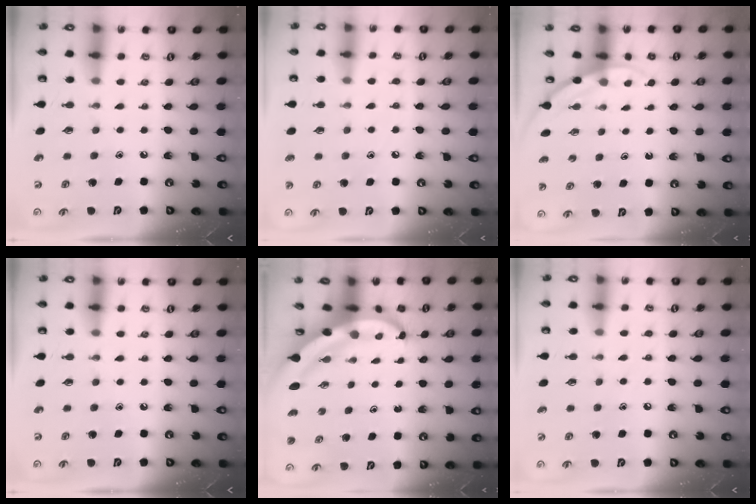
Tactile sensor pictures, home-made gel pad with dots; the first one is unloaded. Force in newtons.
{"total": 4.9, "press": 4.9, "slide": 0.5}
{"total": 2.6, "press": 2.6, "slide": 0.1}
{"total": 0.0}
{"total": 7.8, "press": 7.8, "slide": 0.5}
{"total": 5.9, "press": 5.9, "slide": 0.8}